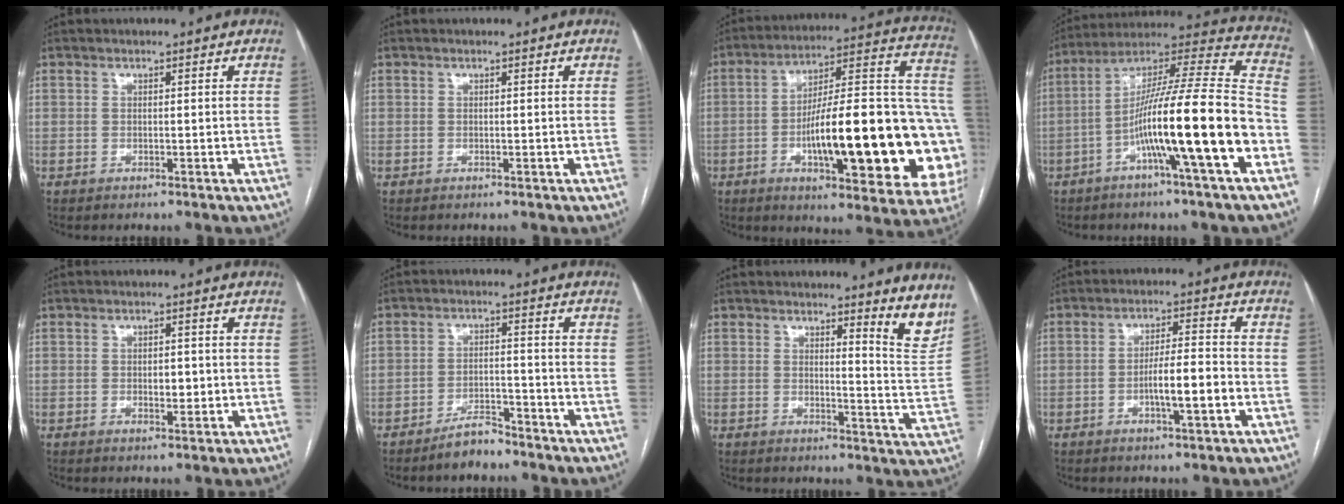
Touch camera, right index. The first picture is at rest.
{"total": 0.0}
{"total": 31.0, "force": [-6.4, 5.9, 29.7], "torque": [-0.336, 0.012, -0.090]}
{"total": 20.8, "force": [-7.2, 0.0, 19.5], "torque": [-0.314, 0.004, -0.128]}
{"total": 2.3, "force": [-0.3, 1.1, 2.0], "torque": [-0.030, 0.001, -0.002]}
{"total": 4.4, "force": [-3.9, 1.3, 1.6], "torque": [-0.029, -0.001, -0.069]}
{"total": 6.7, "force": [5.7, 0.5, 3.5], "torque": [-0.029, -0.046, 0.050]}
{"total": 6.4, "force": [-2.2, 0.6, 6.0], "torque": [-0.107, 0.006, -0.037]}